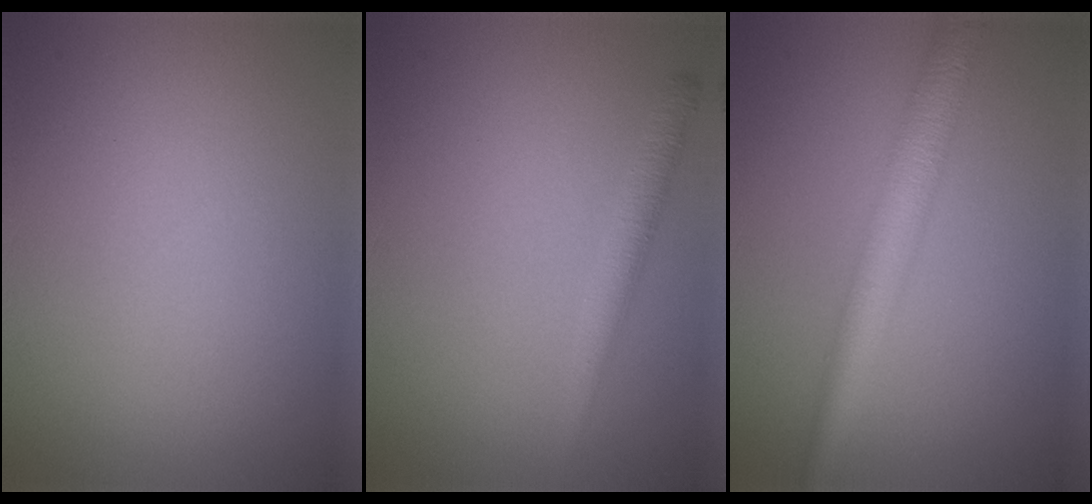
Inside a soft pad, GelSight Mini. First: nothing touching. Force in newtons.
{"total": 2.3, "press": 2.3, "slide": 0.1}
{"total": 4.3, "press": 4.3, "slide": 0.1}